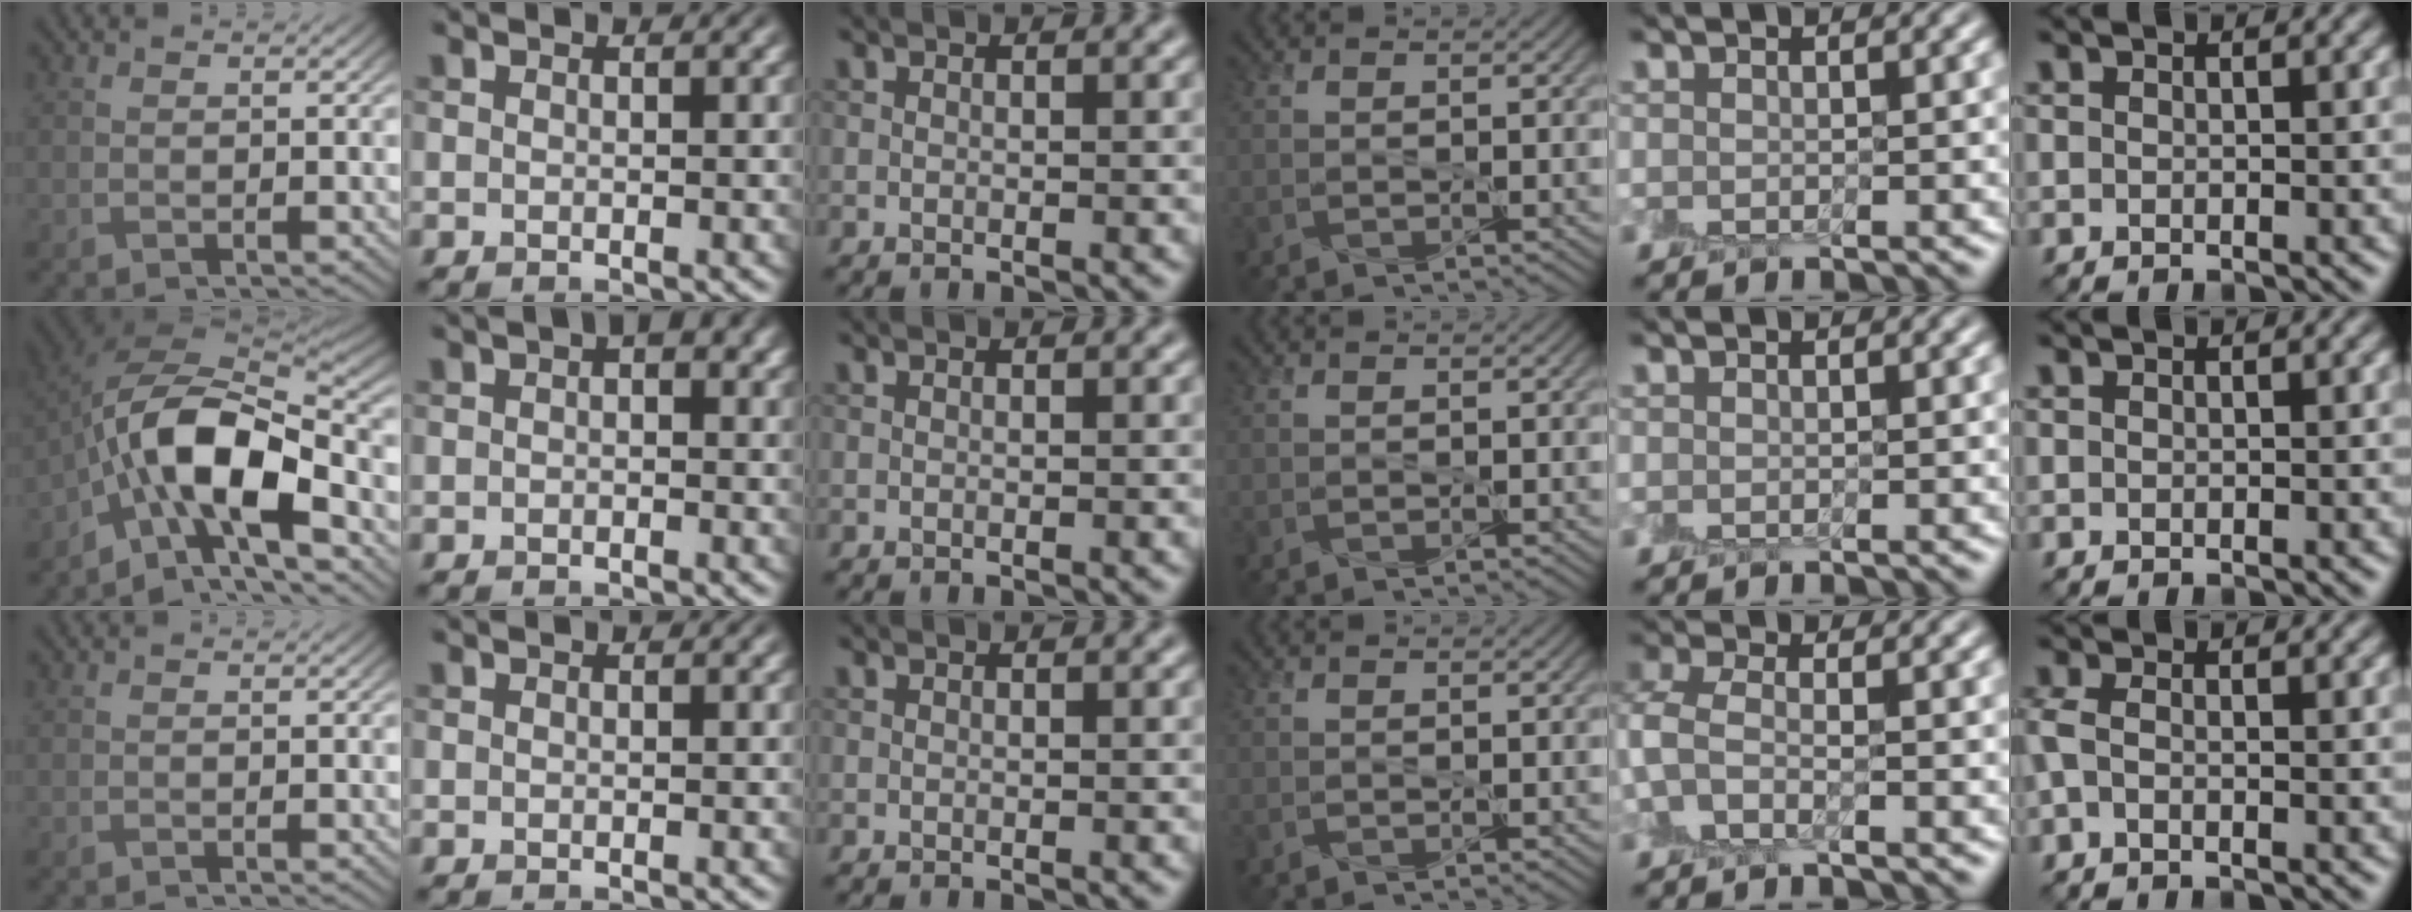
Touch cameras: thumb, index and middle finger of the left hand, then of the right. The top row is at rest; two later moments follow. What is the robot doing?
{"motion": "peel", "object": "small bumper sticker"}